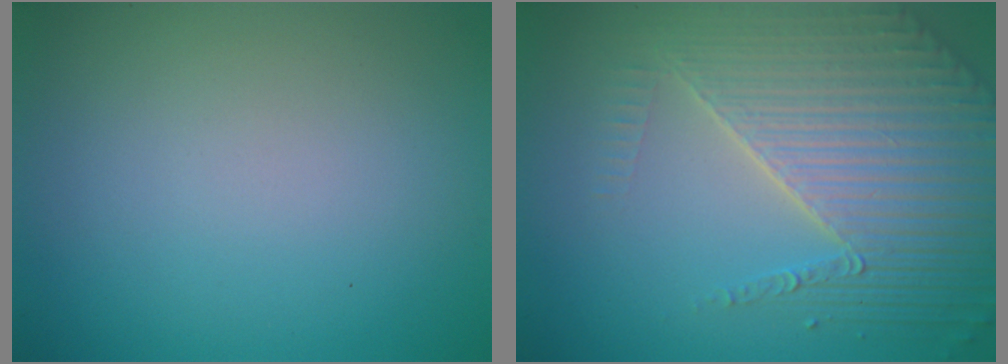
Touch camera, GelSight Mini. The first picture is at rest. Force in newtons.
{"total": 6.5, "press": 5.2, "slide": 3.9}